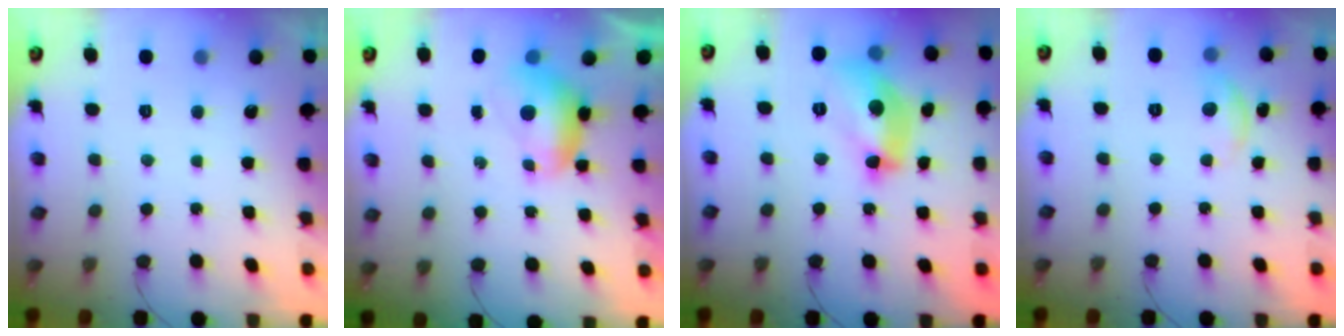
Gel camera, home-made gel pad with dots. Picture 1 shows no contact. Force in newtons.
{"total": 7.0, "press": 6.9, "slide": 0.9}
{"total": 17.0, "press": 17.0, "slide": 0.9}
{"total": 6.0, "press": 5.9, "slide": 0.5}